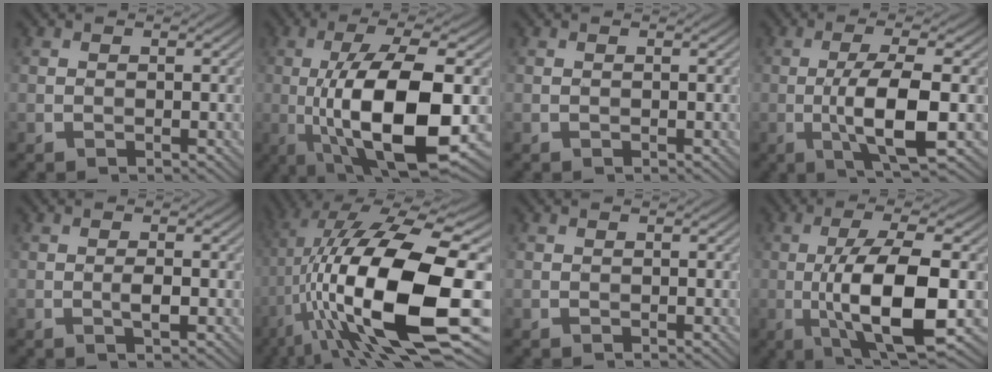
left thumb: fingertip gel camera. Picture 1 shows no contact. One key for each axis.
{"total": 14.6, "fx": -2.8, "fy": 4.8, "fz": 13.5, "tx": -0.241, "ty": -0.004, "tz": -0.048}
{"total": 0.0}
{"total": 7.7, "fx": -1.5, "fy": 1.7, "fz": 7.4, "tx": -0.134, "ty": 0.006, "tz": -0.030}
{"total": 1.5, "fx": -0.5, "fy": 0.3, "fz": 1.4, "tx": -0.027, "ty": 0.001, "tz": -0.012}
{"total": 20.2, "fx": -3.8, "fy": 7.1, "fz": 18.5, "tx": -0.344, "ty": 0.005, "tz": -0.067}
{"total": 0.0}
{"total": 11.9, "fx": -2.2, "fy": 3.5, "fz": 11.1, "tx": -0.197, "ty": -0.002, "tz": -0.041}